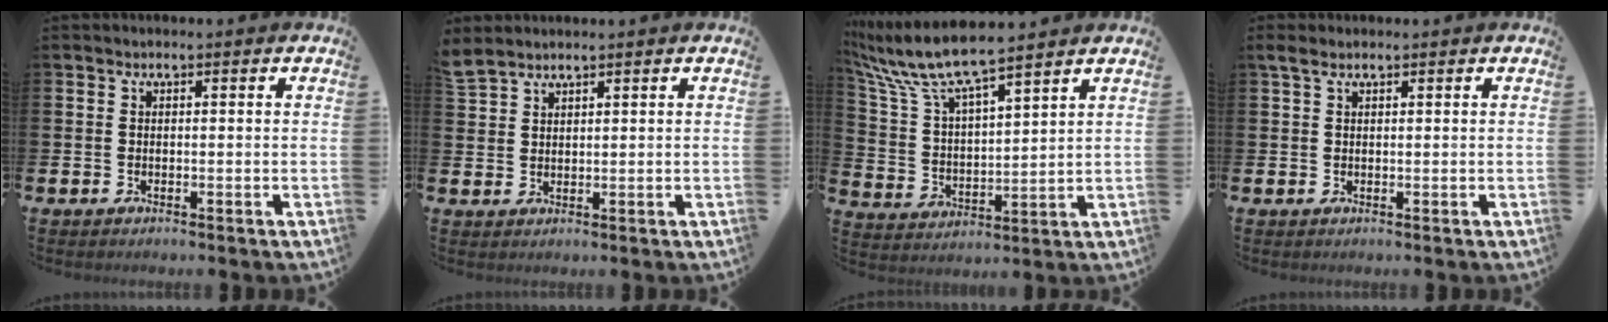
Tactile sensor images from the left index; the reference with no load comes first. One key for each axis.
{"total": 3.0, "fx": 2.9, "fy": 0.8, "fz": 0.5, "tx": -0.008, "ty": -0.012, "tz": 0.052}
{"total": 8.9, "fx": 8.2, "fy": 1.0, "fz": 3.3, "tx": -0.107, "ty": -0.046, "tz": 0.142}
{"total": 1.7, "fx": 1.2, "fy": 0.6, "fz": 0.9, "tx": -0.011, "ty": 0.002, "tz": 0.019}